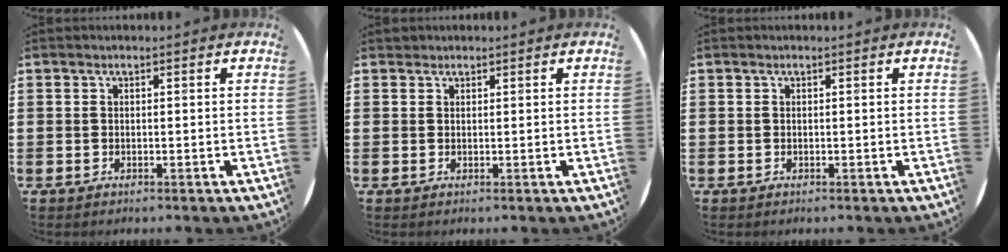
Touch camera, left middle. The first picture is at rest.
{"total": 0.6, "force": [0.5, 0.2, -0.1], "torque": [0.002, 0.003, 0.011]}
{"total": 0.0}